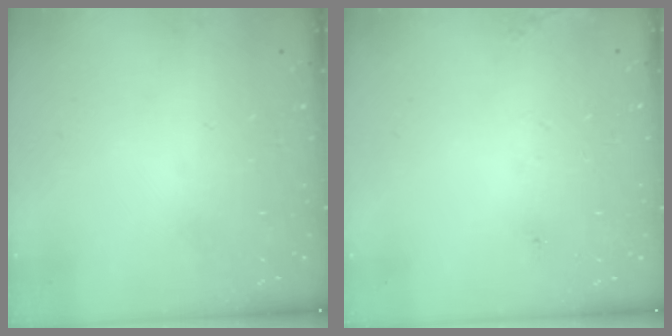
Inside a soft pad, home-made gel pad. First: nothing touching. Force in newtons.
{"total": 6.5, "press": 6.2, "slide": 1.8}